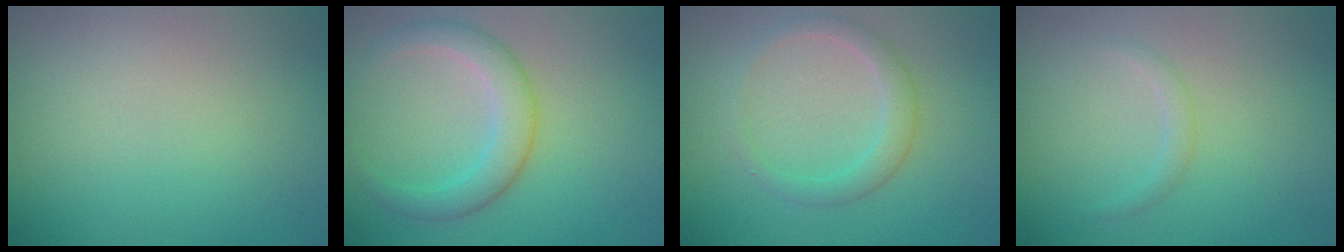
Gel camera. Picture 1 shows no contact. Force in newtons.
{"total": 3.5, "press": 3.5, "slide": 0.2}
{"total": 2.2, "press": 2.2, "slide": 0.1}
{"total": 0.8, "press": 0.8, "slide": 0.0}